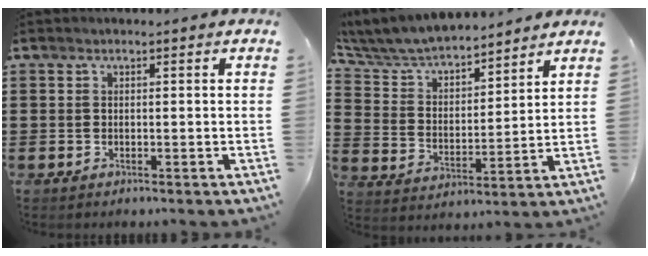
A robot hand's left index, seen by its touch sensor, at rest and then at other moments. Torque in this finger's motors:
{"motor_torque": [1.09, -1.05, 0.39, 0.21]}